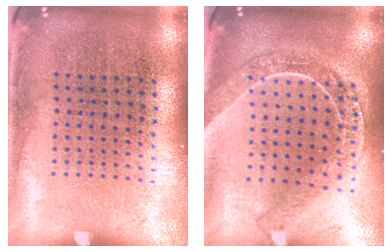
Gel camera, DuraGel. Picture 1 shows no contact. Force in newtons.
{"total": 2.2, "press": 1.9, "slide": 1.1}